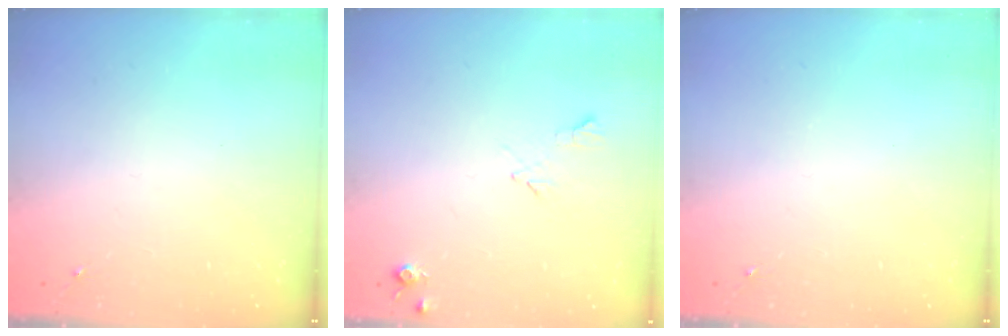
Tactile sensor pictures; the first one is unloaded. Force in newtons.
{"total": 5.8, "press": 5.8, "slide": 0.8}
{"total": 0.0}